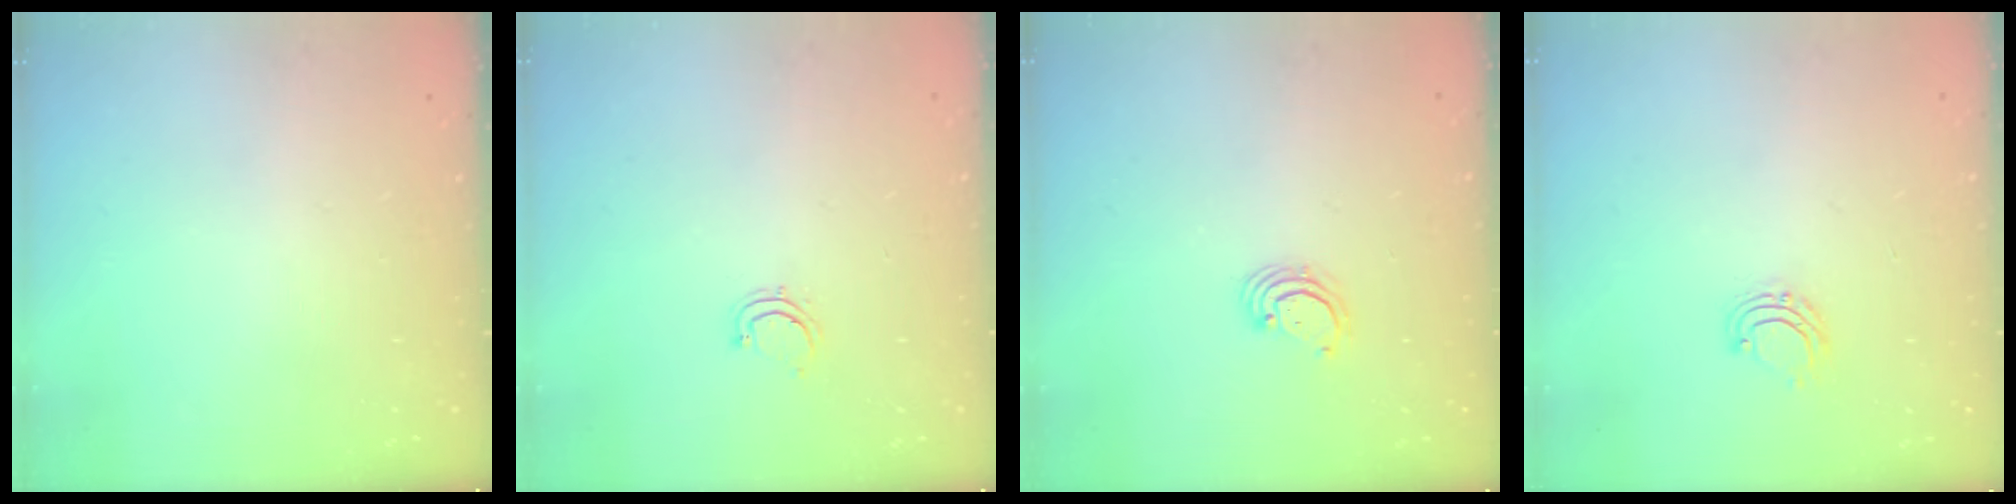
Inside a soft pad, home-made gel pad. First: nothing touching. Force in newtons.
{"total": 3.7, "press": 3.5, "slide": 1.2}
{"total": 2.8, "press": 2.8, "slide": 0.3}
{"total": 6.6, "press": 6.6, "slide": 0.5}